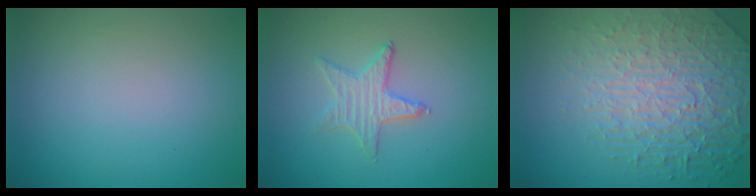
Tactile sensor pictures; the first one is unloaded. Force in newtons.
{"total": 1.6, "press": 1.6, "slide": 0.2}
{"total": 8.8, "press": 6.0, "slide": 6.5}